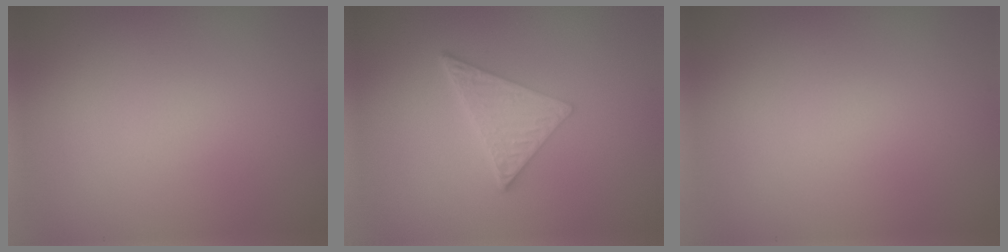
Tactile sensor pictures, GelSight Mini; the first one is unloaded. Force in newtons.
{"total": 4.7, "press": 3.4, "slide": 3.3}
{"total": 0.0}